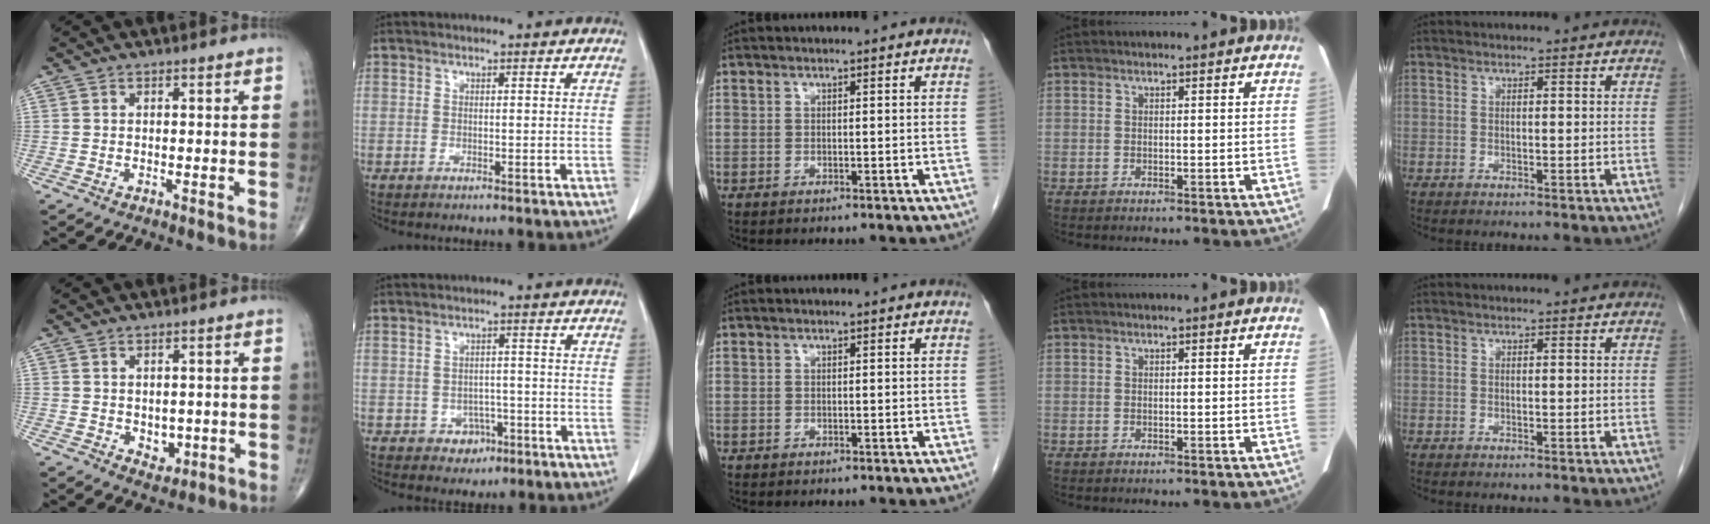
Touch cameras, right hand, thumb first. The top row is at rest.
{"thumb": {"total": 3.5, "force": [-0.3, 2.6, 2.3], "torque": [-0.015, -0.005, 0.007]}, "index": {"total": 3.3, "force": [-1.5, 2.8, 1.0], "torque": [-0.005, 0.010, -0.010]}}